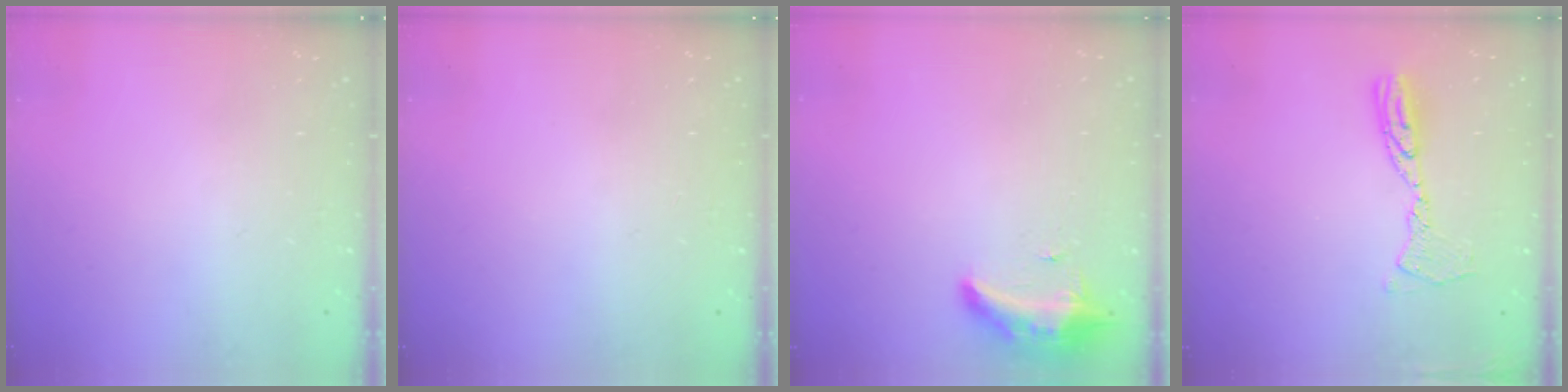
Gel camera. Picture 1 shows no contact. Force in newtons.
{"total": 12.1, "press": 3.1, "slide": 11.7}
{"total": 12.2, "press": 9.7, "slide": 7.4}
{"total": 10.3, "press": 10.3, "slide": 1.0}